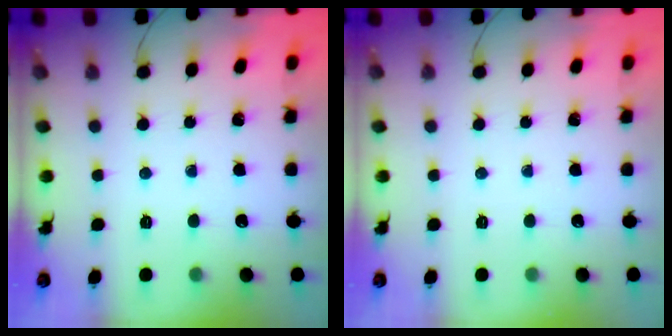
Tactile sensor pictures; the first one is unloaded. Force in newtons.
{"total": 0.0}